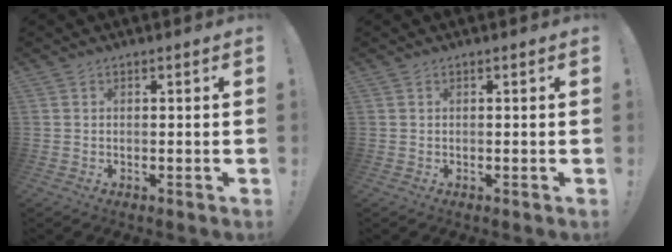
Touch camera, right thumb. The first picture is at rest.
{"total": 0.0}